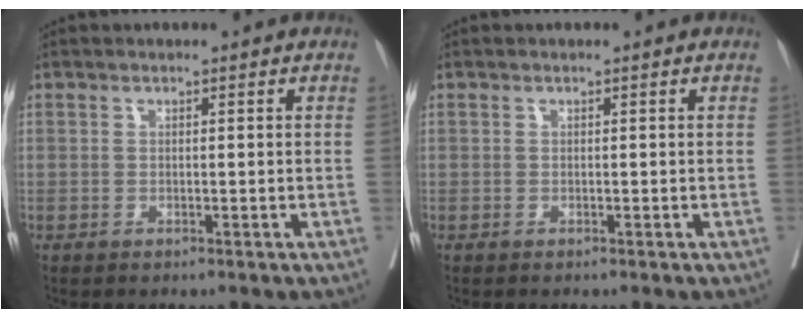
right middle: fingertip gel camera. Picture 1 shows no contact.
{"total": 0.0}